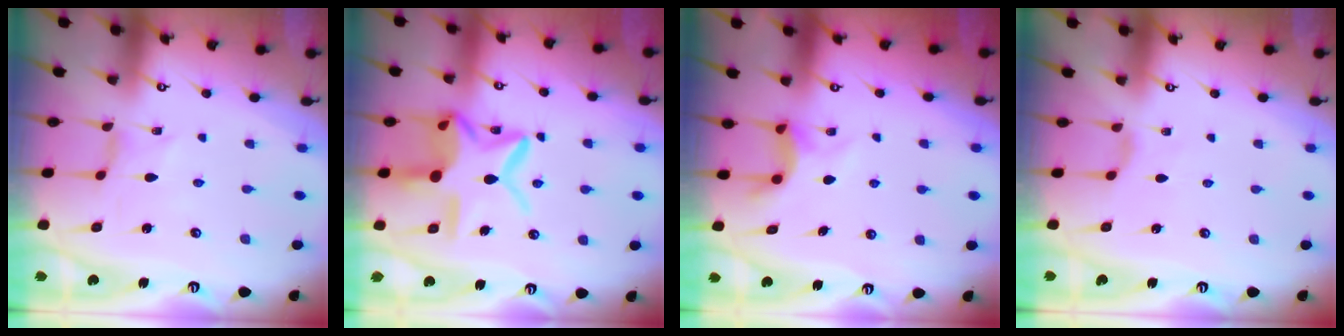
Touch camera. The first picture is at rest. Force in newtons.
{"total": 16.7, "press": 16.7, "slide": 1.3}
{"total": 5.9, "press": 5.9, "slide": 0.3}
{"total": 2.7, "press": 2.6, "slide": 0.6}